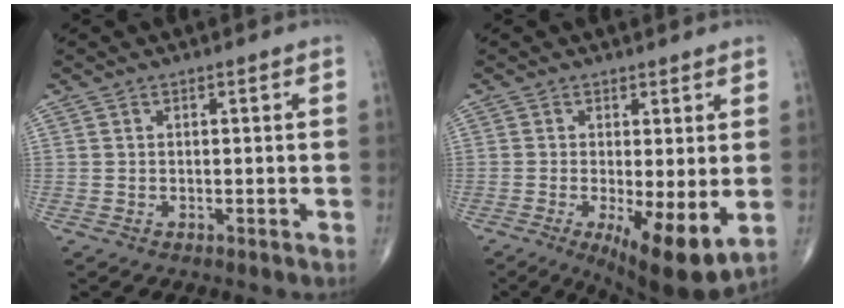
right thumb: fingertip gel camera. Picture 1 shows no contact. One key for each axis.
{"total": 10.5, "fx": -2.1, "fy": 3.0, "fz": 9.8, "tx": -0.151, "ty": -0.028, "tz": -0.028}